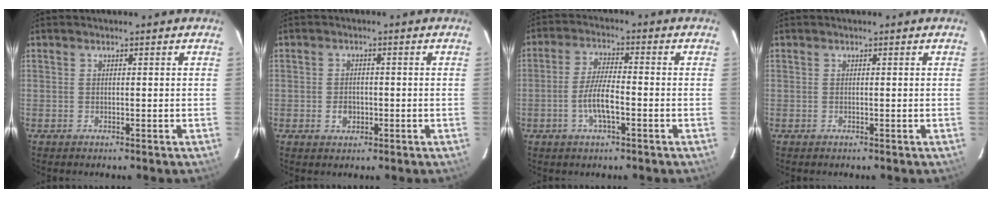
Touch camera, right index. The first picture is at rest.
{"total": 2.7, "force": [-0.8, 2.2, 1.4], "torque": [-0.027, 0.002, -0.011]}
{"total": 6.4, "force": [-2.3, 1.5, 5.8], "torque": [-0.116, 0.003, -0.045]}
{"total": 0.0}